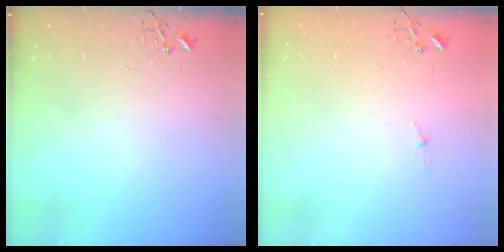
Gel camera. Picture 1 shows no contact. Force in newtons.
{"total": 3.1, "press": 3.1, "slide": 0.4}